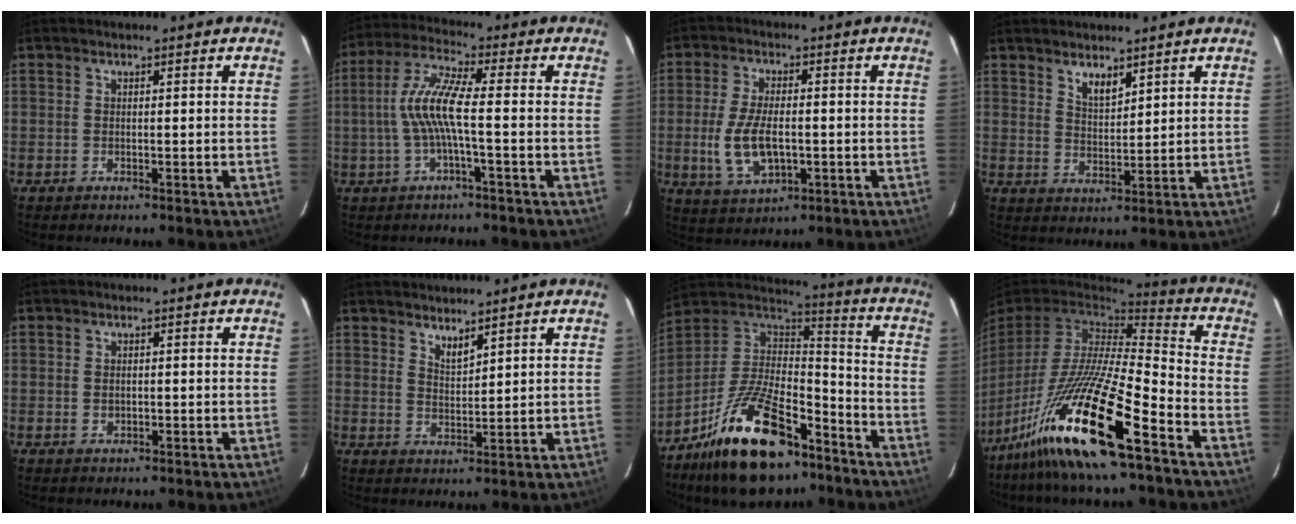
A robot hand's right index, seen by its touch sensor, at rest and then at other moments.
{"total": 8.6, "force": [-1.2, 0.9, 8.5], "torque": [-0.184, 0.009, -0.021]}
{"total": 9.7, "force": [-1.6, 4.7, 8.3], "torque": [-0.173, -0.009, -0.022]}
{"total": 4.2, "force": [3.2, 1.6, 2.3], "torque": [-0.037, 0.000, 0.058]}
{"total": 1.2, "force": [-0.1, 1.0, 0.6], "torque": [-0.010, 0.000, 0.000]}
{"total": 3.3, "force": [2.9, 0.6, 1.5], "torque": [-0.023, -0.002, 0.050]}
{"total": 24.5, "force": [-15.1, 10.9, 15.9], "torque": [-0.307, 0.001, -0.245]}
{"total": 22.0, "force": [-14.6, 2.4, 16.2], "torque": [-0.312, -0.044, -0.270]}